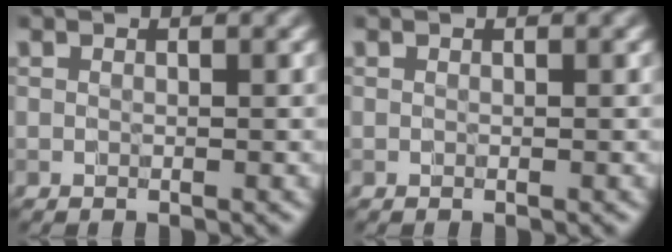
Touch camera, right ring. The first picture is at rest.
{"total": 0.0}